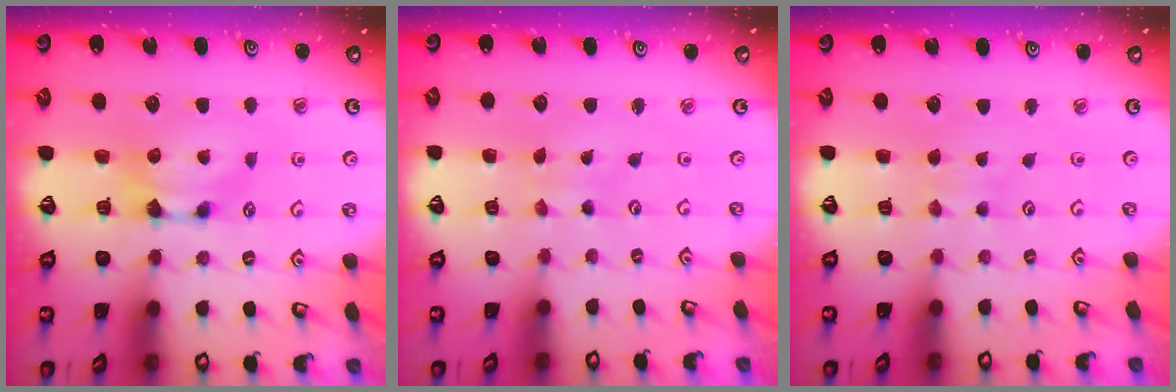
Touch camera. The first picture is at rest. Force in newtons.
{"total": 5.3, "press": 5.3, "slide": 0.2}
{"total": 3.7, "press": 3.7, "slide": 0.1}